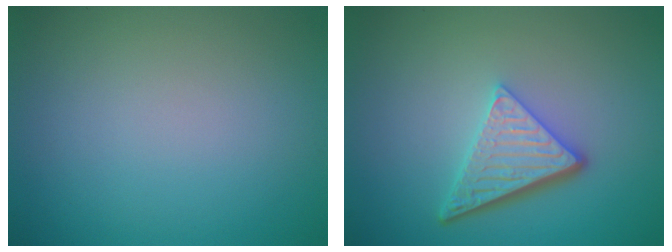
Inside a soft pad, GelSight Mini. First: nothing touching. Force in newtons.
{"total": 4.8, "press": 3.4, "slide": 3.4}